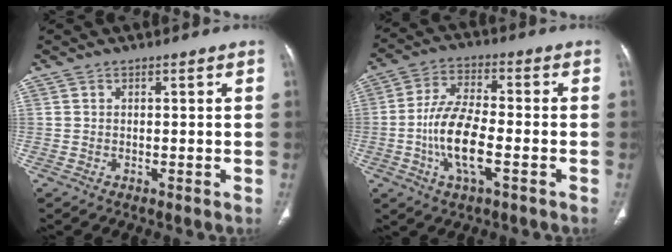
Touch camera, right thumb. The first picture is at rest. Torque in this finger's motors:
{"motor_torque": [3.39, 1.62, 1.39, -1.37, 0.48]}